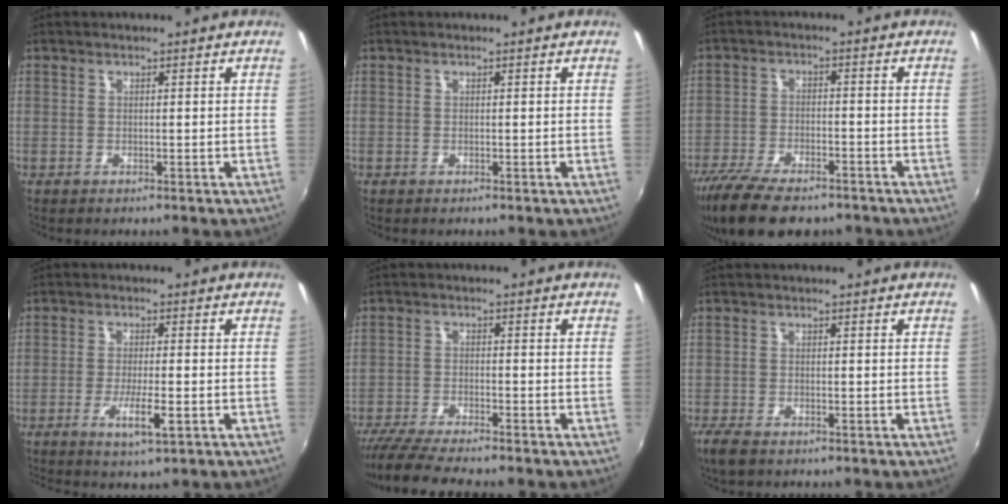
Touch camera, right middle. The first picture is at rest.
{"total": 0.0}
{"total": 15.2, "force": [-11.6, 5.2, 8.3], "torque": [-0.182, -0.040, -0.193]}
{"total": 5.2, "force": [-2.3, 0.5, 4.7], "torque": [-0.094, -0.010, -0.039]}
{"total": 9.5, "force": [-8.5, 0.3, 4.4], "torque": [-0.109, -0.029, -0.147]}
{"total": 3.7, "force": [-2.8, 1.2, 2.2], "torque": [-0.054, -0.013, -0.052]}